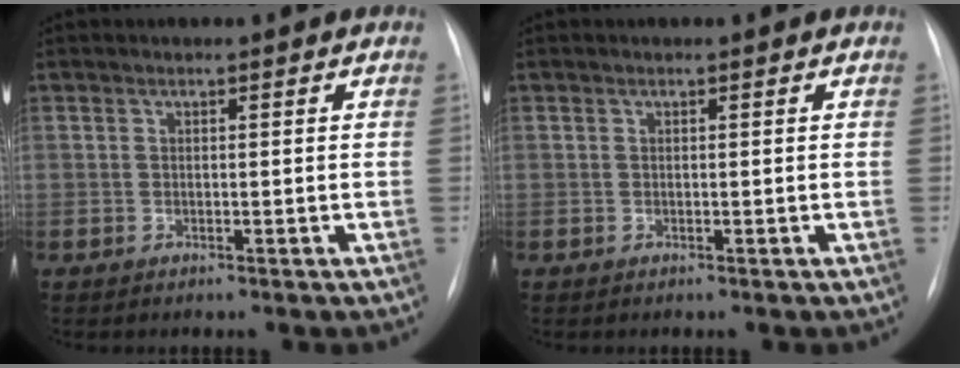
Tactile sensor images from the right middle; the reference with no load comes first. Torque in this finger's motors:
{"motor_torque": [0.00, -0.17, -0.01, 0.00]}